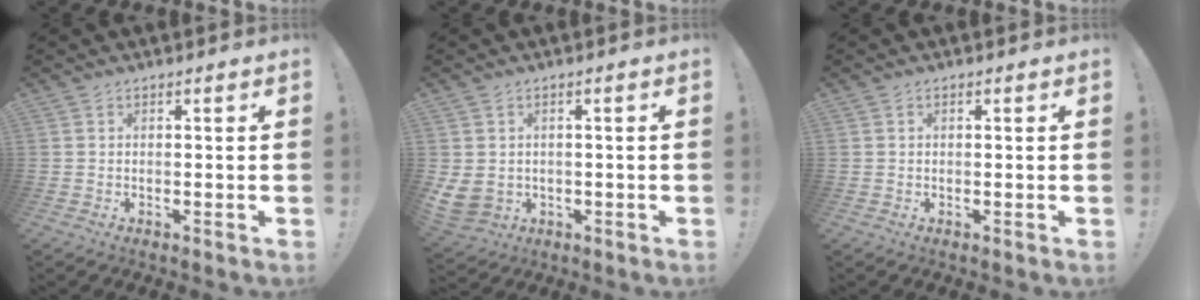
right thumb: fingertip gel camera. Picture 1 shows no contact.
{"total": 4.5, "force": [0.6, 4.0, 2.1], "torque": [-0.047, -0.013, 0.013]}
{"total": 0.0}